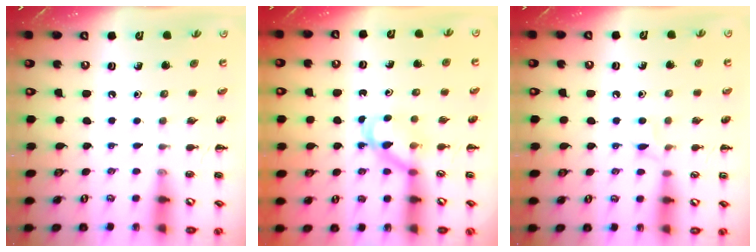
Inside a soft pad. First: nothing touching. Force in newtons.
{"total": 3.9, "press": 3.8, "slide": 1.1}
{"total": 3.7, "press": 3.5, "slide": 1.2}